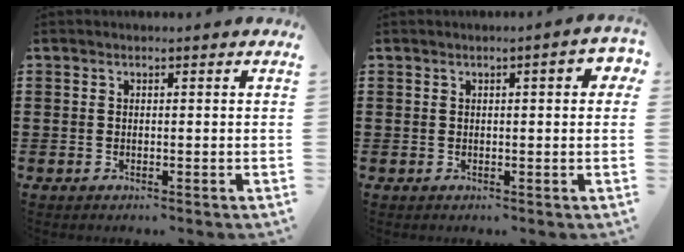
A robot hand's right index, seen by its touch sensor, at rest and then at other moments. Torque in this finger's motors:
{"motor_torque": [0.60, -0.06, 0.15, 0.02]}